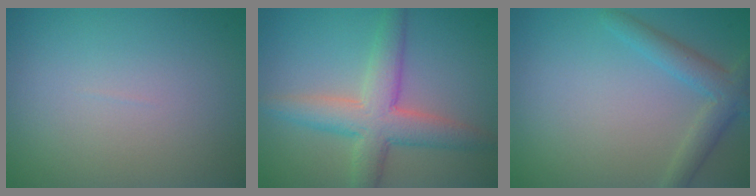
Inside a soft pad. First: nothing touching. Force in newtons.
{"total": 5.6, "press": 5.5, "slide": 0.3}
{"total": 2.8, "press": 2.8, "slide": 0.1}